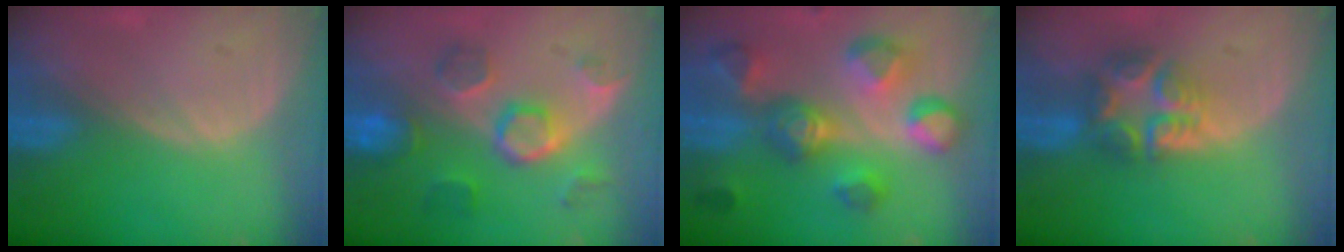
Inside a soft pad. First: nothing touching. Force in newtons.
{"total": 8.4, "press": 8.1, "slide": 2.4}
{"total": 10.4, "press": 10.1, "slide": 2.8}
{"total": 7.6, "press": 6.7, "slide": 3.7}